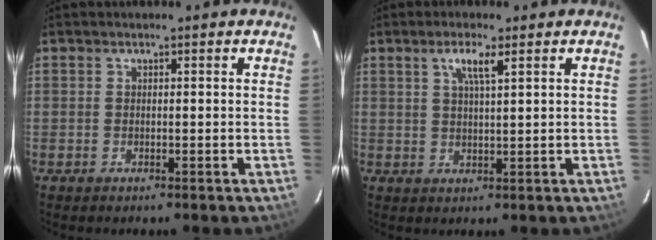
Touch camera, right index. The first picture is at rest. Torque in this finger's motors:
{"motor_torque": [-0.08, 0.12, 0.21, 0.06]}